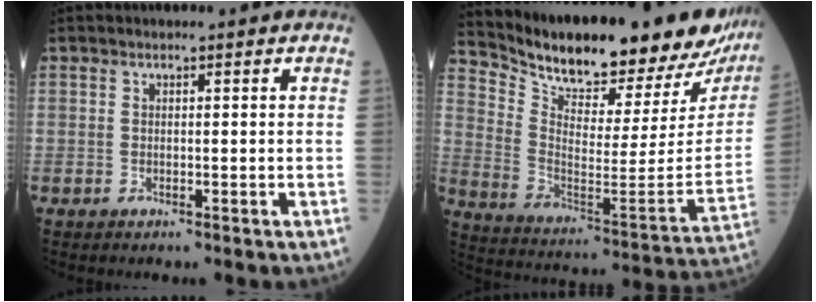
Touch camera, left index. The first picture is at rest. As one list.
[{"total": 28.0, "force": [24.9, 5.8, 11.5], "torque": [-0.202, -0.074, 0.344]}]